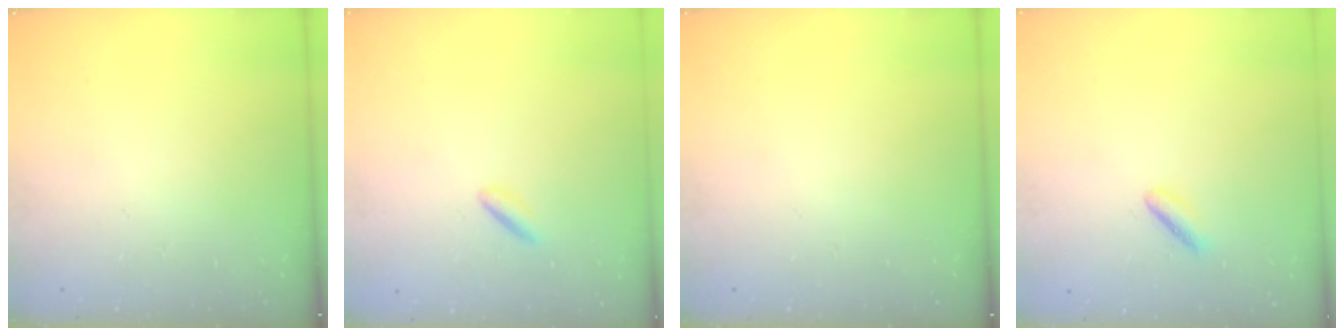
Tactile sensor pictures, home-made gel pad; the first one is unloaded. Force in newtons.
{"total": 1.4, "press": 1.2, "slide": 0.8}
{"total": 0.0}
{"total": 1.7, "press": 1.3, "slide": 1.1}